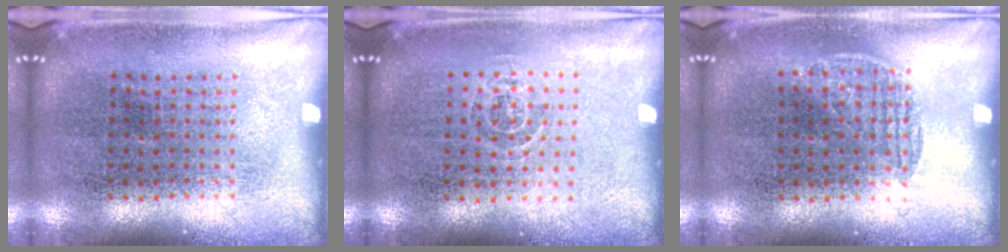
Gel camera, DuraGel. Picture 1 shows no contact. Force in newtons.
{"total": 0.8, "press": 0.5, "slide": 0.6}
{"total": 0.8, "press": 0.5, "slide": 0.6}